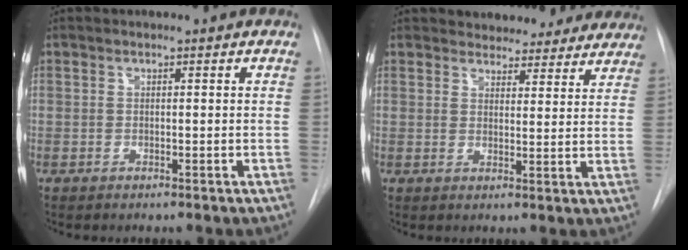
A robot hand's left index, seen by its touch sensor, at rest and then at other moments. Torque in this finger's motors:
{"motor_torque": [-0.08, -1.19, 0.23, 0.08]}